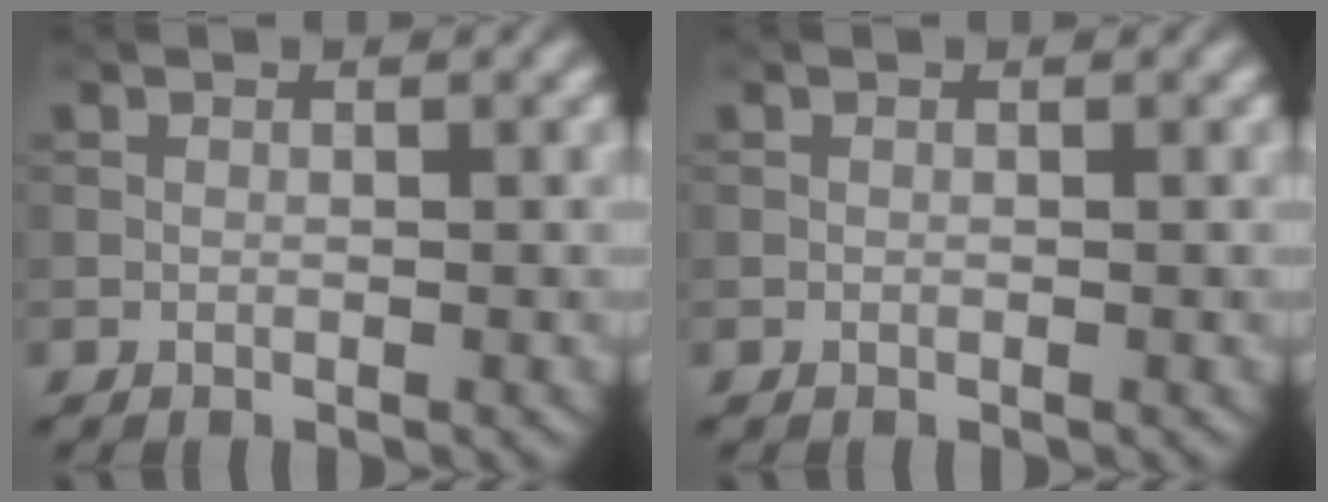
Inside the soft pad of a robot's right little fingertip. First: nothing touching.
{"total": 0.0}